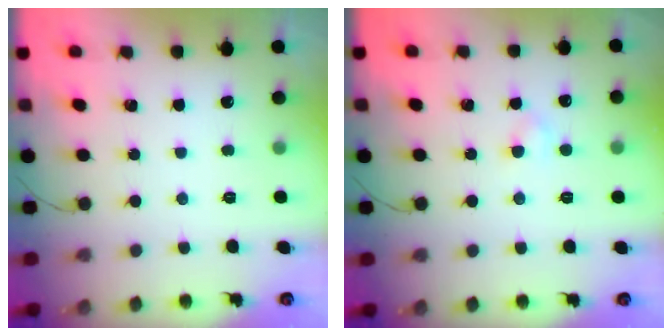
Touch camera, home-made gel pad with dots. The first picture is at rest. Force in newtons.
{"total": 2.2, "press": 2.0, "slide": 0.8}